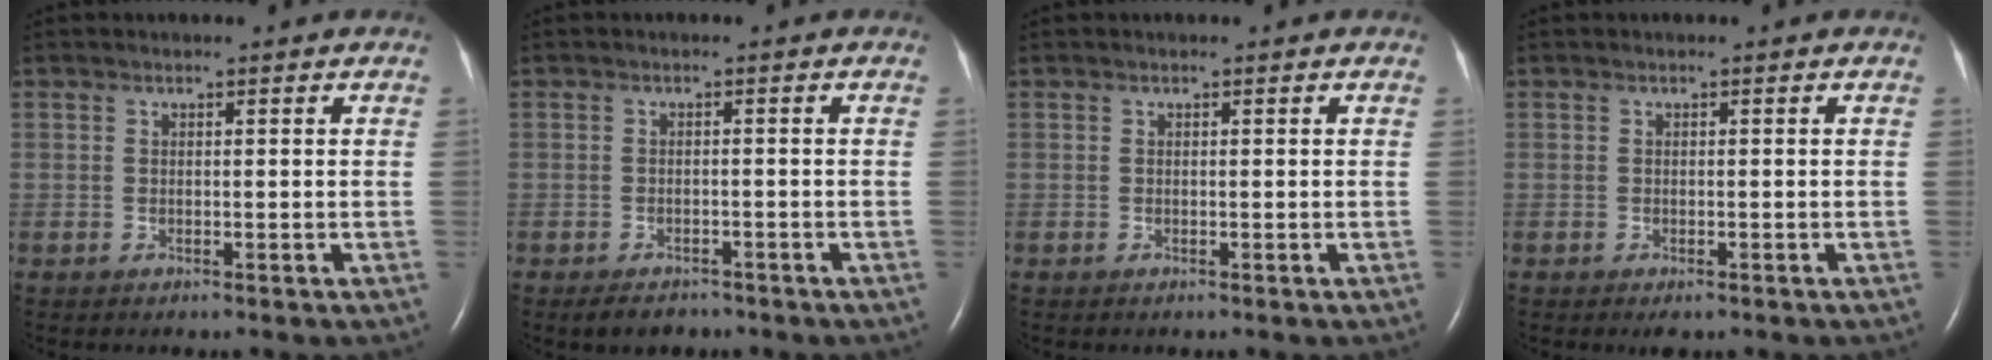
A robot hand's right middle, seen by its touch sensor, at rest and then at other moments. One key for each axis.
{"total": 3.2, "fx": -2.5, "fy": 1.7, "fz": 1.1, "tx": -0.019, "ty": -0.001, "tz": -0.033}
{"total": 0.0}
{"total": 1.2, "fx": -0.7, "fy": 0.5, "fz": 0.8, "tx": -0.010, "ty": -0.002, "tz": -0.006}